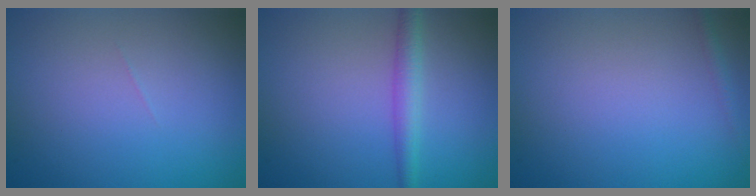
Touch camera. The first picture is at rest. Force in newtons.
{"total": 2.4, "press": 2.4, "slide": 0.0}
{"total": 0.8, "press": 0.8, "slide": 0.0}